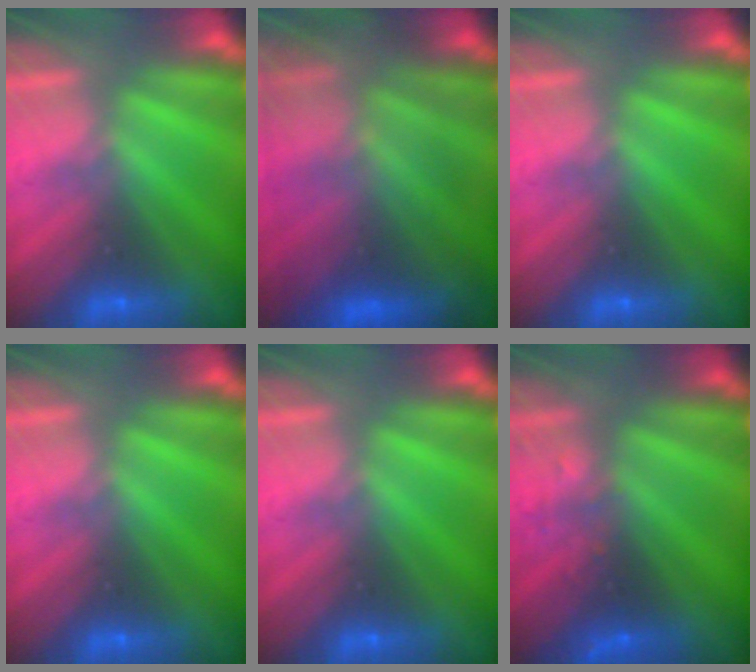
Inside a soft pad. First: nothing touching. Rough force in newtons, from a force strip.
{"total": 7.3}
{"total": 0.0}
{"total": 0.0}
{"total": 0.0}
{"total": 2.9}